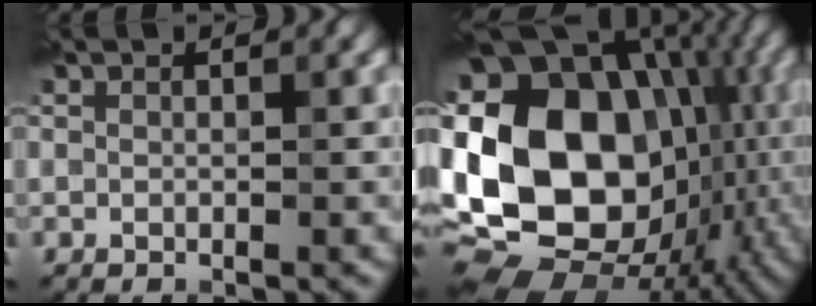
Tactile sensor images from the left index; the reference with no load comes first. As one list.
[{"total": 20.2, "force": [-0.3, 14.7, 13.9], "torque": [-0.258, 0.017, 0.014]}]